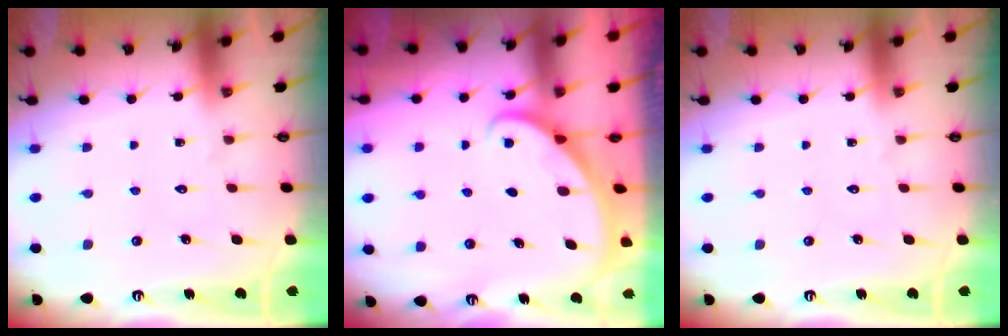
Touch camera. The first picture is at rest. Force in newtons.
{"total": 2.0, "press": 2.0, "slide": 0.1}
{"total": 0.0}